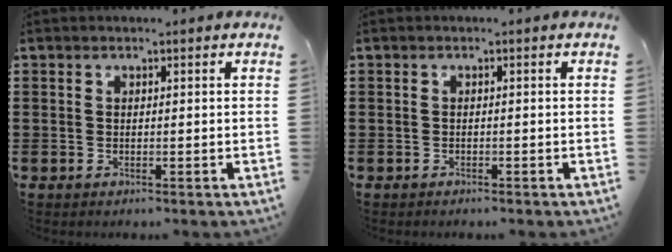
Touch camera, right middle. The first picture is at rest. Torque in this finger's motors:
{"motor_torque": [0.06, -0.24, 0.02, 0.00]}